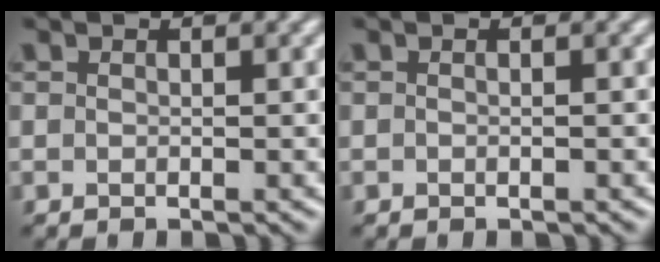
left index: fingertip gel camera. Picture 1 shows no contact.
{"total": 0.0}